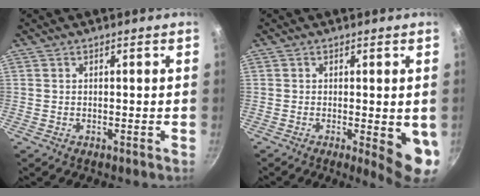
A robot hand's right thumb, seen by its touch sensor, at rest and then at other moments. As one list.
[{"total": 7.7, "force": [-1.0, 2.1, 7.3], "torque": [-0.078, -0.012, -0.008]}]